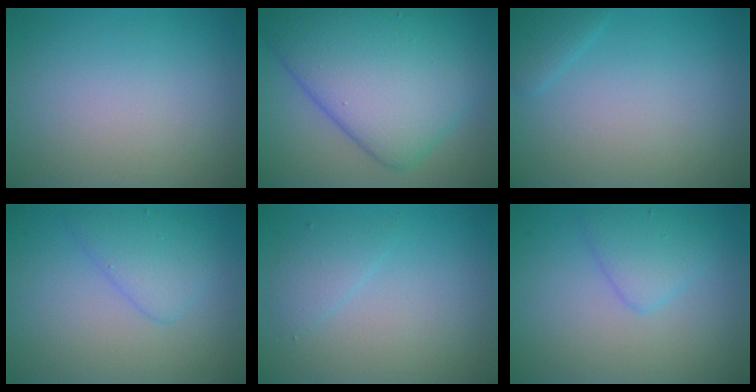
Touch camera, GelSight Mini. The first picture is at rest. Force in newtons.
{"total": 11.8, "press": 11.8, "slide": 0.4}
{"total": 1.2, "press": 1.2, "slide": 0.0}
{"total": 2.7, "press": 2.7, "slide": 0.3}
{"total": 1.6, "press": 1.6, "slide": 0.3}
{"total": 2.6, "press": 2.6, "slide": 0.0}